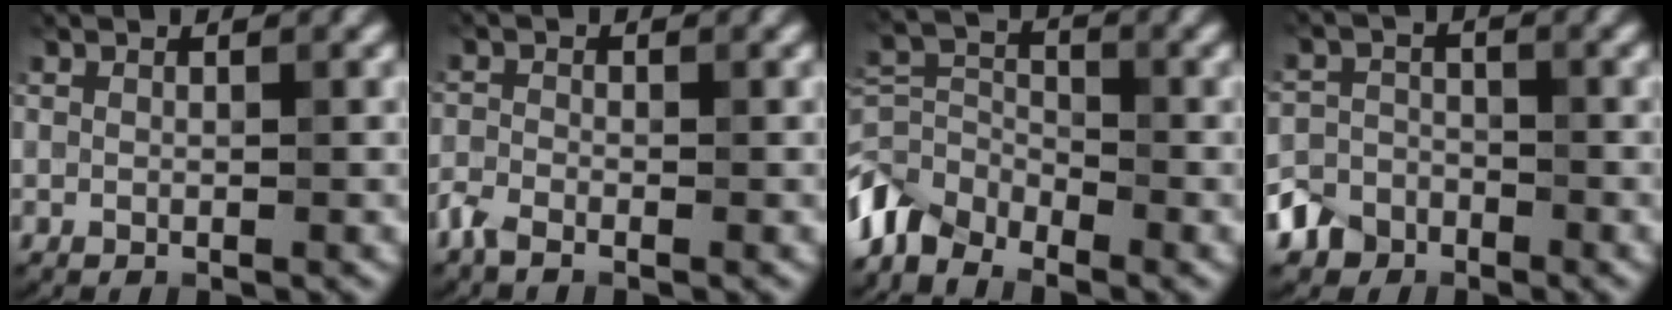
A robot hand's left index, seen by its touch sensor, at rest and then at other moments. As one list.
[{"total": 1.7, "force": [-1.4, 0.6, 0.8], "torque": [-0.021, 0.002, -0.036]}, {"total": 4.8, "force": [-4.1, 2.3, 1.2], "torque": [-0.027, 0.000, -0.094]}, {"total": 3.4, "force": [-2.5, 2.3, 0.2], "torque": [0.007, -0.002, -0.051]}]